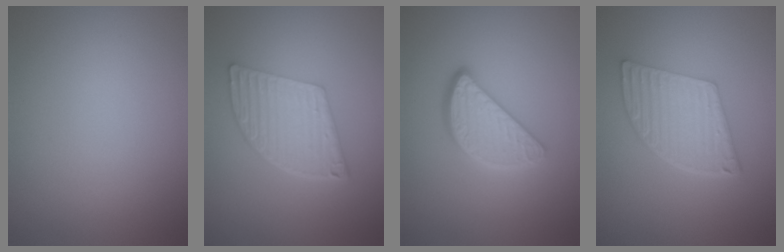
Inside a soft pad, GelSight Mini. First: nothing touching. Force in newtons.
{"total": 6.2, "press": 4.2, "slide": 4.5}
{"total": 3.9, "press": 3.1, "slide": 2.4}
{"total": 5.8, "press": 4.3, "slide": 3.9}